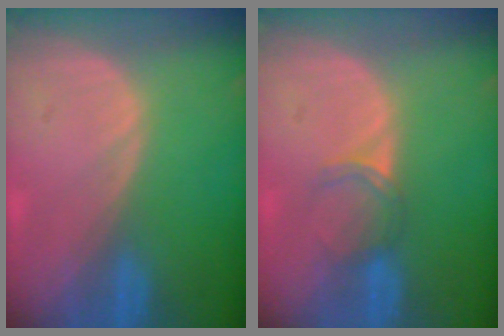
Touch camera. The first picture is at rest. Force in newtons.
{"total": 2.9, "press": 2.5, "slide": 1.5}